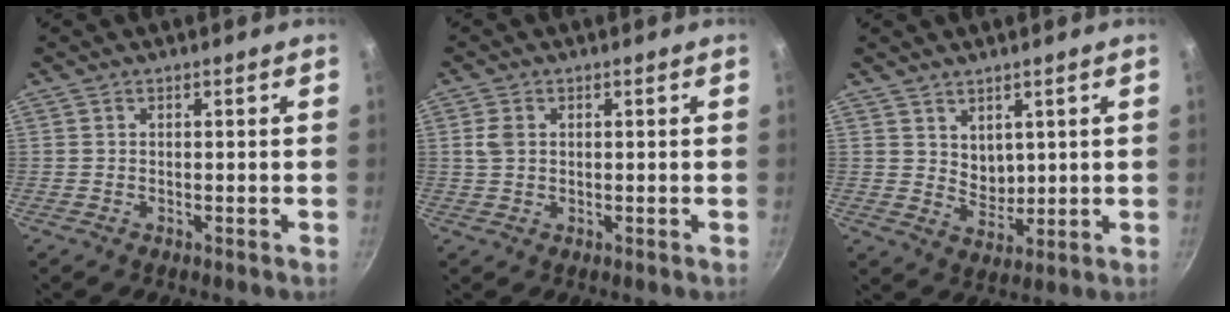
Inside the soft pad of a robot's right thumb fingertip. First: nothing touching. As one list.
[{"total": 2.7, "force": [0.5, 2.0, 1.7], "torque": [-0.028, 0.003, 0.010]}, {"total": 4.5, "force": [2.3, 3.2, 2.1], "torque": [-0.015, -0.019, 0.049]}]